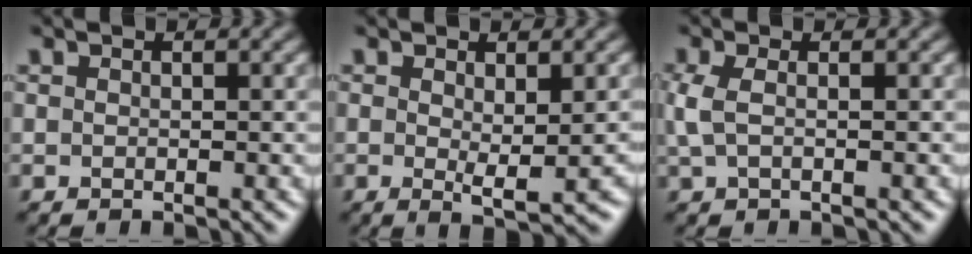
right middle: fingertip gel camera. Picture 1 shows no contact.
{"total": 2.4, "force": [0.1, 0.3, 2.4], "torque": [-0.040, -0.005, 0.008]}
{"total": 1.8, "force": [0.1, 0.7, 1.7], "torque": [-0.044, 0.004, 0.004]}